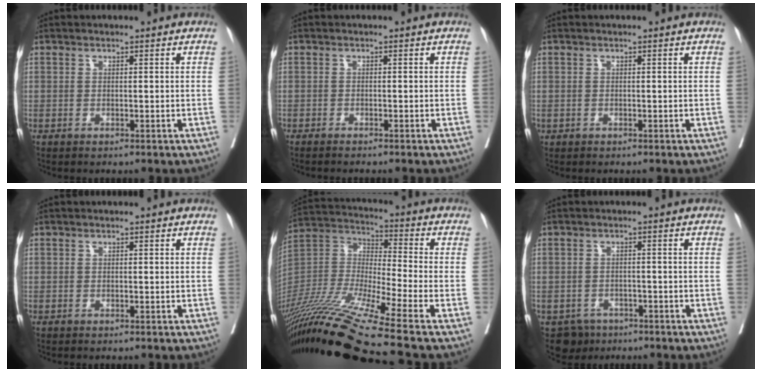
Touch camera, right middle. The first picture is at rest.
{"total": 2.3, "force": [-2.0, -0.1, 1.1], "torque": [-0.014, -0.001, -0.025]}
{"total": 0.0}
{"total": 0.0}
{"total": 22.5, "force": [-17.2, -1.5, 14.4], "torque": [-0.327, -0.037, -0.323]}
{"total": 3.9, "force": [-2.7, 2.8, 0.3], "torque": [0.001, 0.004, -0.041]}